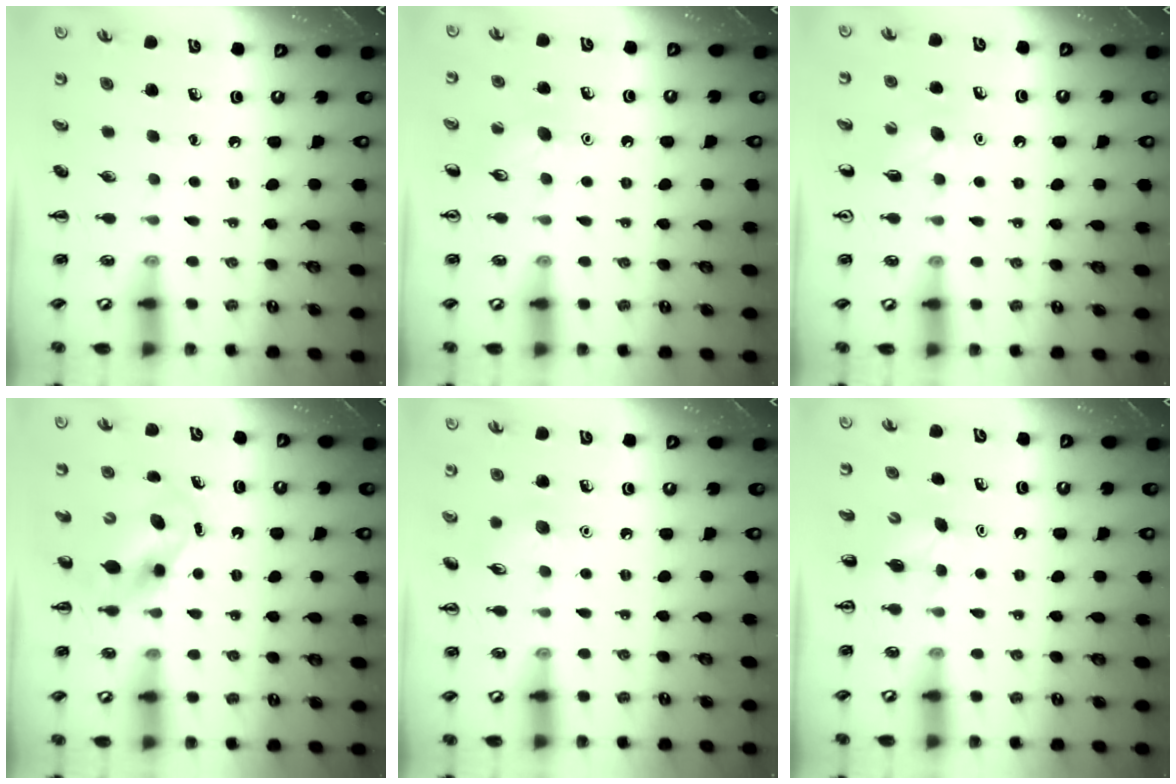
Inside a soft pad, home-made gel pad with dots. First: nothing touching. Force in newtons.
{"total": 8.0, "press": 7.8, "slide": 1.9}
{"total": 5.8, "press": 5.6, "slide": 1.5}
{"total": 6.0, "press": 5.9, "slide": 0.7}
{"total": 6.8, "press": 6.6, "slide": 1.4}
{"total": 2.3, "press": 2.2, "slide": 0.7}